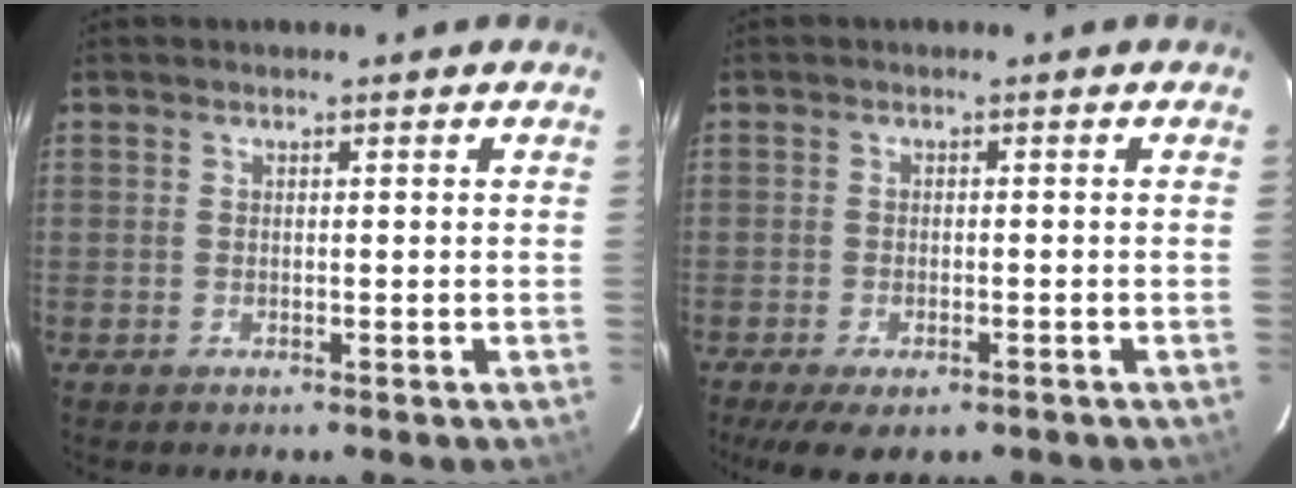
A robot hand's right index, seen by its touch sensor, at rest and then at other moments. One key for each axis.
{"total": 7.8, "fx": -5.4, "fy": 3.0, "fz": 4.8, "tx": -0.108, "ty": -0.028, "tz": -0.083}